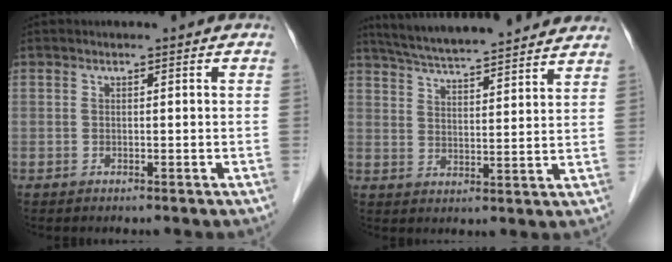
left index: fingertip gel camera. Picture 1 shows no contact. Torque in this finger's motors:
{"motor_torque": [-0.28, -1.23, 0.27, 0.10]}